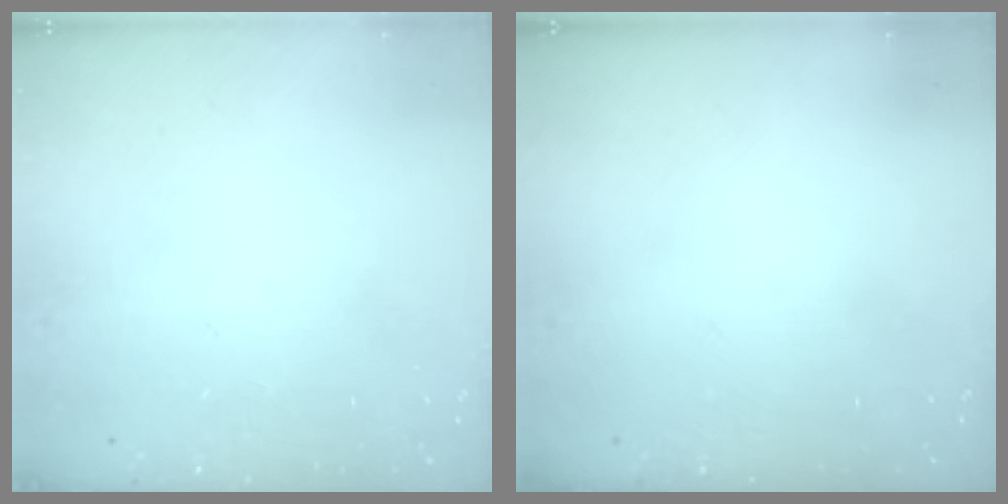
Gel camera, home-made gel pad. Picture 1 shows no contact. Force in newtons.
{"total": 0.0}